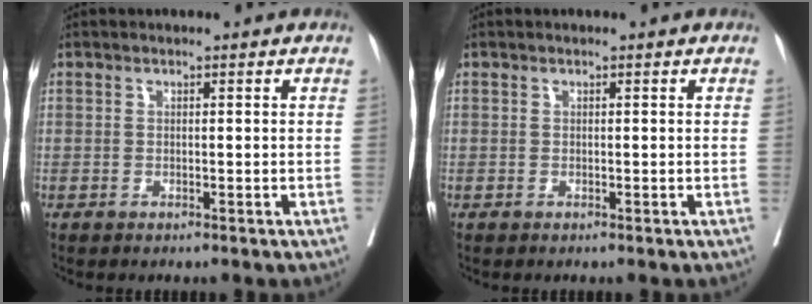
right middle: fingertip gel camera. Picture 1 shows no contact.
{"total": 0.0}